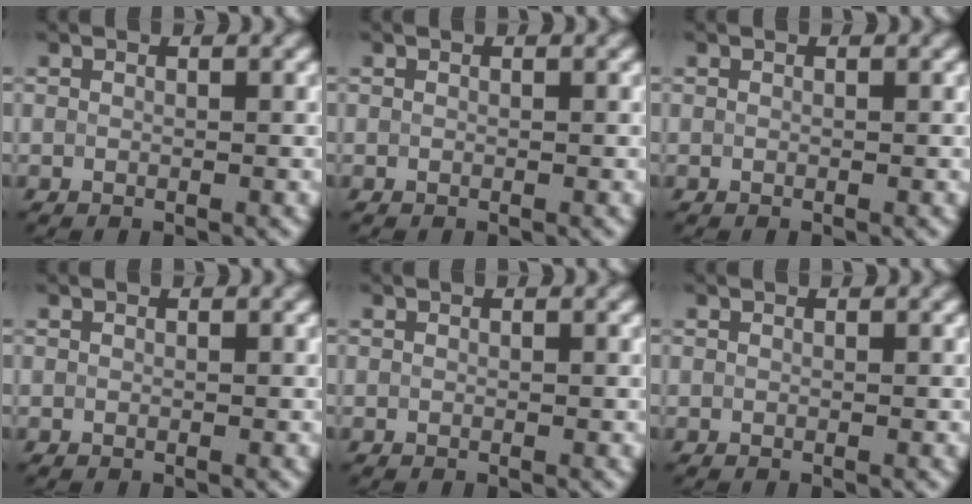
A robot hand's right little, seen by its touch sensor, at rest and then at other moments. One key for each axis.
{"total": 0.0}
{"total": 0.0}
{"total": 0.0}
{"total": 0.0}
{"total": 0.0}